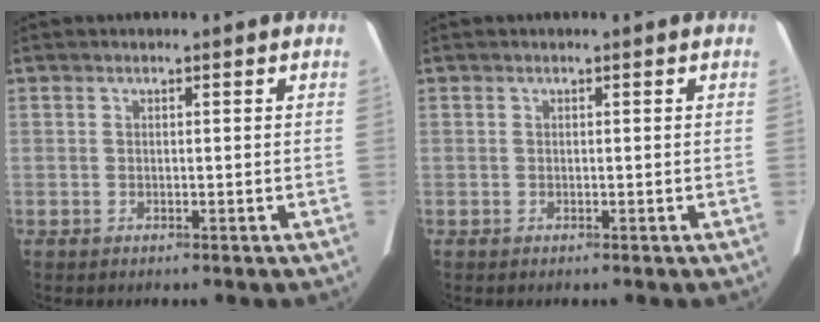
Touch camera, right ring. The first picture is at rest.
{"total": 0.0}